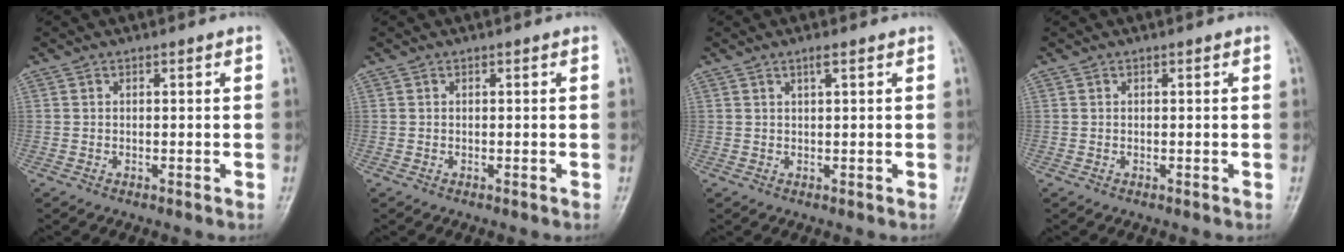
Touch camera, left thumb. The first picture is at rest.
{"total": 0.0}
{"total": 1.4, "force": [0.8, 0.1, 1.1], "torque": [-0.021, 0.001, 0.015]}
{"total": 0.0}